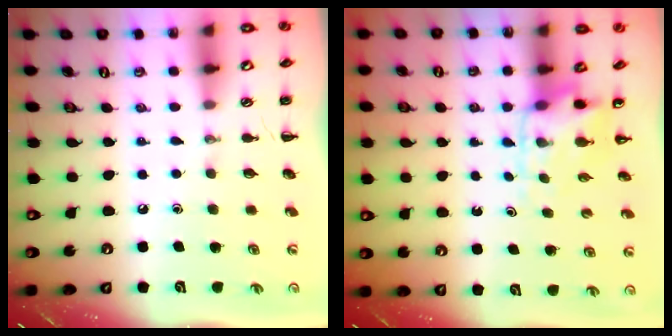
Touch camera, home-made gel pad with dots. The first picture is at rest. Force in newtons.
{"total": 4.6, "press": 4.6, "slide": 0.5}